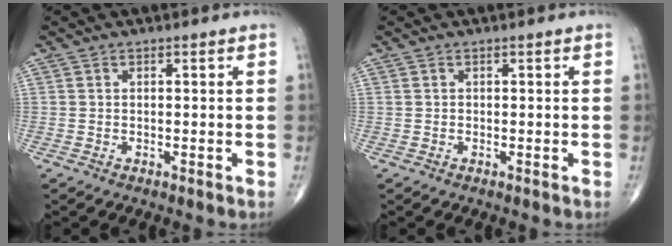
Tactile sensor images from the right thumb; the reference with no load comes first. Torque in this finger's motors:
{"motor_torque": [0.18, 0.04, -0.15, -0.06, 0.01]}